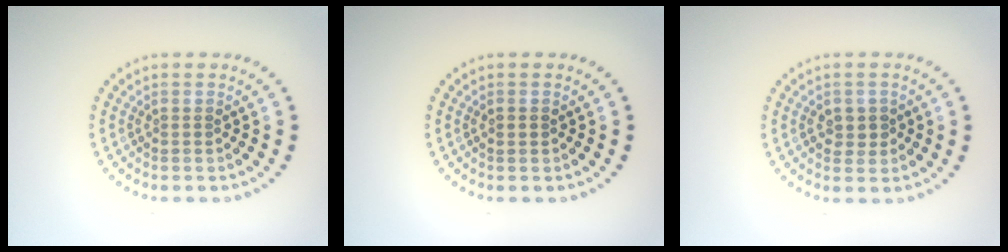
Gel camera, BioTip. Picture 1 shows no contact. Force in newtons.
{"total": 0.9, "press": 0.9, "slide": 0.1}
{"total": 1.5, "press": 1.5, "slide": 0.2}